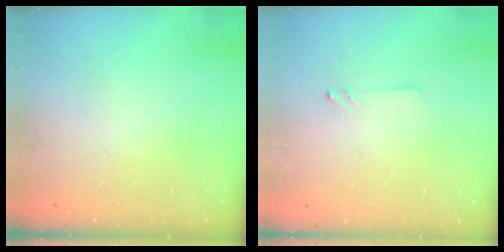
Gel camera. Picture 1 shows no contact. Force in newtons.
{"total": 1.8, "press": 1.7, "slide": 0.0}